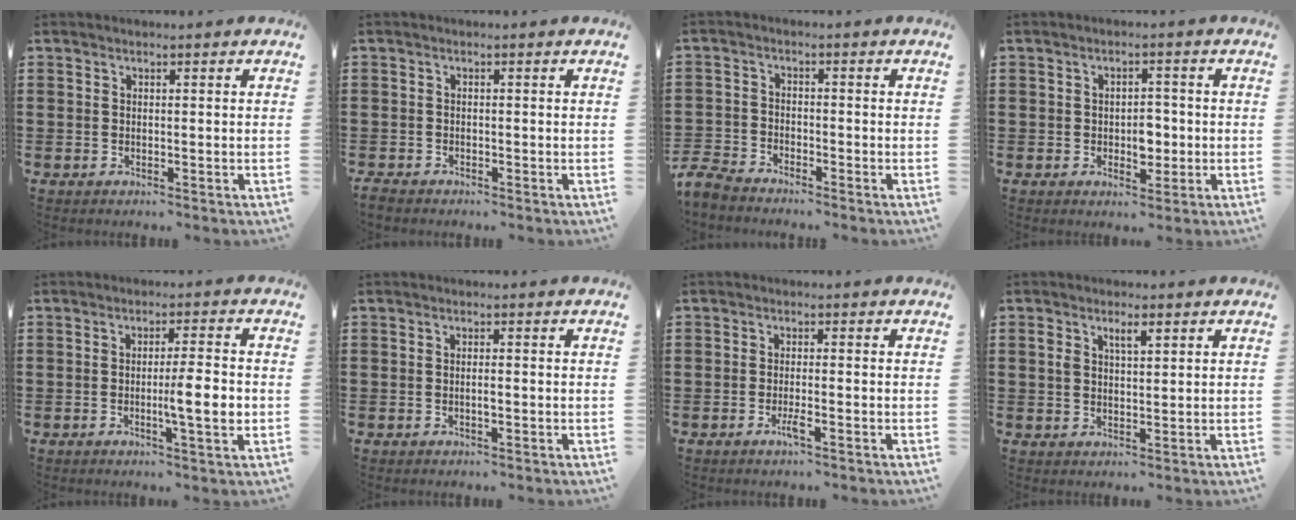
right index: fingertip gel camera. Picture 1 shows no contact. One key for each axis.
{"total": 1.0, "fx": -1.0, "fy": 0.2, "fz": 0.0, "tx": -0.003, "ty": 0.000, "tz": -0.021}
{"total": 3.6, "fx": -3.5, "fy": 0.6, "fz": 0.3, "tx": -0.030, "ty": -0.006, "tz": -0.079}
{"total": 3.5, "fx": -0.5, "fy": 2.1, "fz": 2.7, "tx": -0.045, "ty": 0.001, "tz": -0.013}
{"total": 6.1, "fx": -1.0, "fy": 0.6, "fz": 6.0, "tx": -0.092, "ty": -0.007, "tz": -0.020}
{"total": 1.3, "fx": -0.3, "fy": 0.3, "fz": 1.2, "tx": -0.024, "ty": -0.001, "tz": -0.005}
{"total": 2.3, "fx": -1.1, "fy": 0.1, "fz": 2.0, "tx": -0.047, "ty": -0.008, "tz": -0.024}
{"total": 2.9, "fx": 1.2, "fy": 1.2, "fz": 2.3, "tx": -0.049, "ty": 0.008, "tz": 0.020}